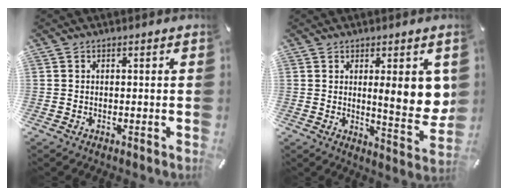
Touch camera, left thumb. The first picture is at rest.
{"total": 11.4, "force": [2.3, 3.2, 10.7], "torque": [-0.136, -0.021, 0.033]}